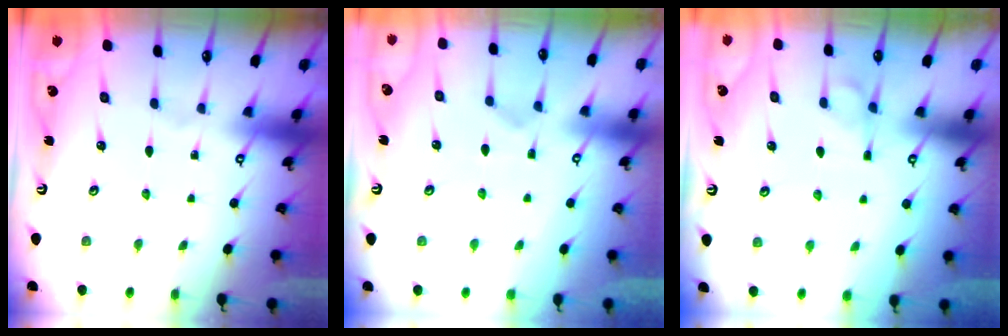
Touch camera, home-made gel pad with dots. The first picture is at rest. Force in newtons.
{"total": 1.4, "press": 0.2, "slide": 1.4}
{"total": 1.3, "press": 0.4, "slide": 1.2}